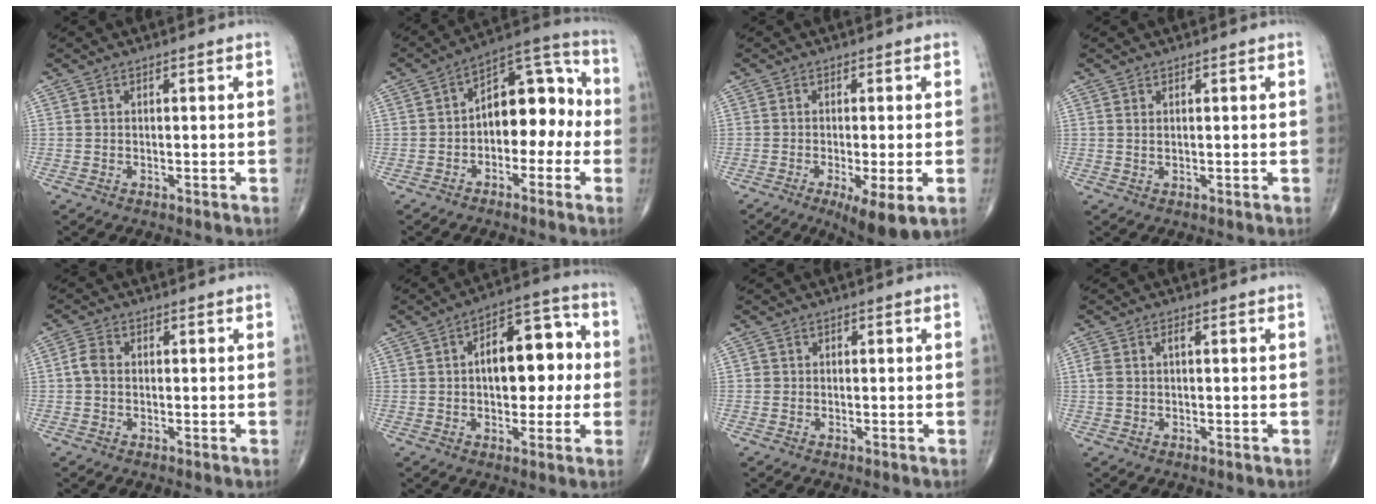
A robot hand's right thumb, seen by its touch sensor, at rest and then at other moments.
{"total": 13.0, "force": [-1.6, 8.0, 10.1], "torque": [-0.108, 0.049, -0.039]}
{"total": 9.0, "force": [-3.6, 2.0, 8.0], "torque": [-0.123, -0.015, -0.055]}
{"total": 0.5, "force": [0.3, 0.2, 0.5], "torque": [-0.011, 0.001, 0.005]}
{"total": 2.8, "force": [-0.2, 2.1, 1.9], "torque": [-0.037, 0.008, -0.010]}
{"total": 13.9, "force": [1.0, 7.7, 11.5], "torque": [-0.125, 0.031, 0.007]}
{"total": 0.9, "force": [-0.1, 0.8, 0.1], "torque": [0.006, 0.005, -0.004]}
{"total": 2.5, "force": [0.3, 1.4, 2.1], "torque": [-0.063, 0.014, 0.006]}